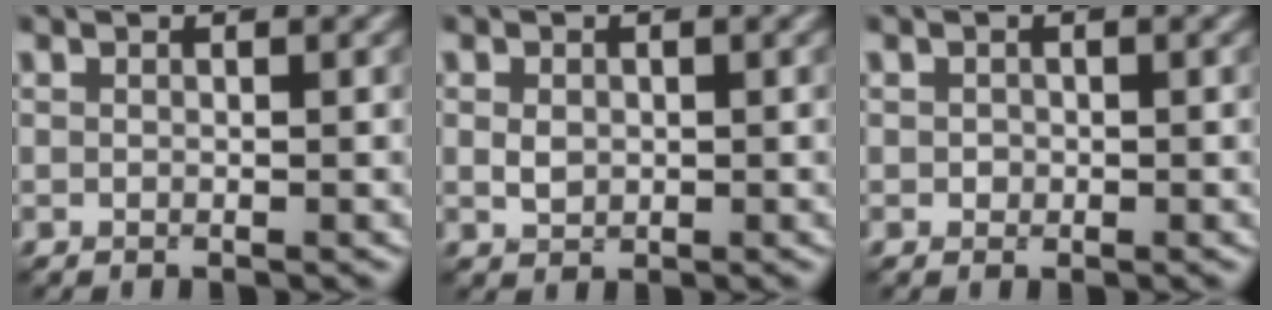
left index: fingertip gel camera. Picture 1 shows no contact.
{"total": 1.4, "force": [0.0, 1.1, 0.9], "torque": [-0.022, -0.001, -0.001]}
{"total": 0.6, "force": [0.0, 0.5, 0.2], "torque": [-0.003, -0.001, -0.003]}